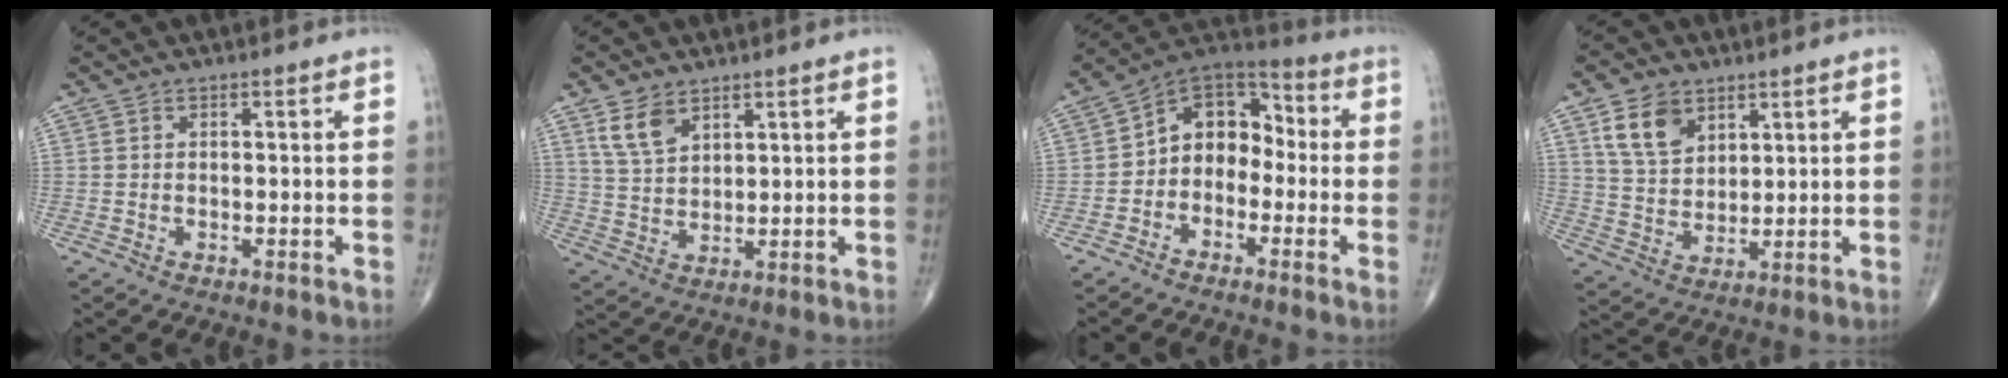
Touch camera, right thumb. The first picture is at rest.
{"total": 6.0, "force": [3.7, 3.3, 3.4], "torque": [-0.057, -0.017, 0.081]}
{"total": 10.6, "force": [-1.7, 8.0, 6.7], "torque": [-0.067, 0.053, -0.050]}
{"total": 8.7, "force": [4.7, 5.8, 4.7], "torque": [-0.068, -0.023, 0.094]}